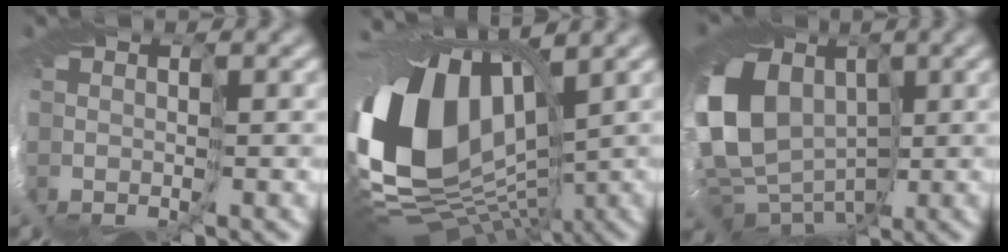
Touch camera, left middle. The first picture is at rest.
{"total": 16.4, "force": [0.5, 11.5, 11.7], "torque": [-0.255, -0.001, 0.019]}
{"total": 13.6, "force": [0.7, 11.0, 8.0], "torque": [-0.178, -0.001, 0.021]}